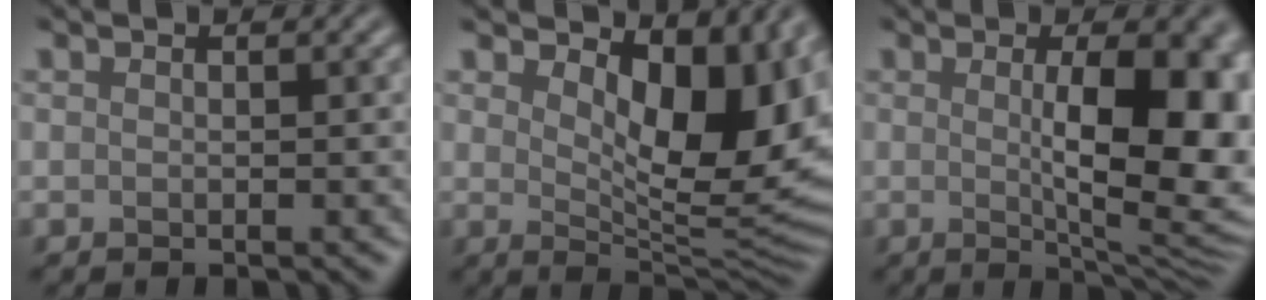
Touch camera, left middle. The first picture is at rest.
{"total": 10.0, "force": [2.9, 4.9, 8.2], "torque": [-0.120, -0.013, 0.047]}
{"total": 10.7, "force": [0.7, 3.1, 10.2], "torque": [-0.131, -0.007, 0.016]}